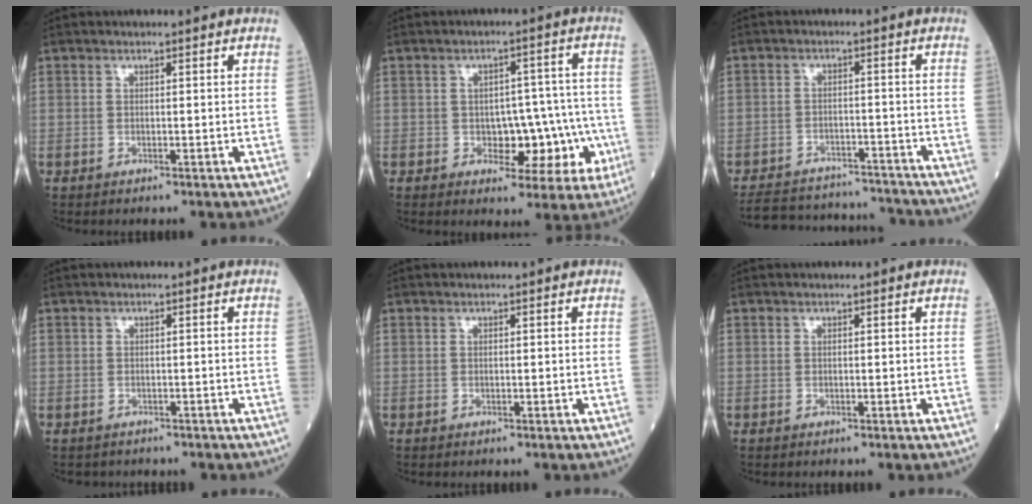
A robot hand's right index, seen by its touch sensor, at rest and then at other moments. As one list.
[{"total": 9.6, "force": [-2.6, 5.2, 7.6], "torque": [-0.078, 0.028, -0.022]}, {"total": 14.4, "force": [-13.6, 3.8, 3.0], "torque": [-0.055, 0.016, -0.186]}, {"total": 3.6, "force": [-3.1, 1.7, -0.4], "torque": [0.000, 0.005, -0.050]}, {"total": 0.0}, {"total": 0.0}]